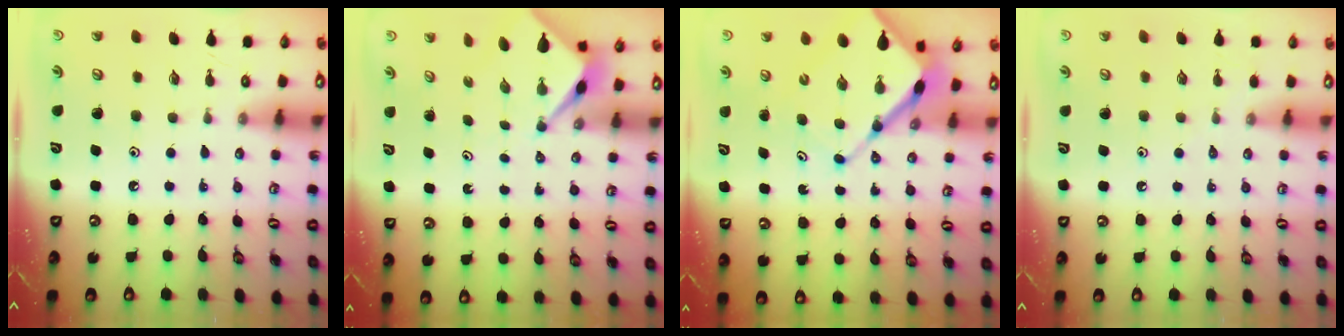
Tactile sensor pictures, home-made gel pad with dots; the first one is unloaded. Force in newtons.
{"total": 2.6, "press": 2.6, "slide": 0.2}
{"total": 11.4, "press": 11.4, "slide": 1.2}
{"total": 3.8, "press": 3.8, "slide": 0.5}